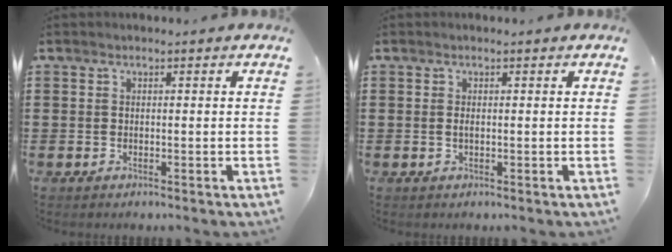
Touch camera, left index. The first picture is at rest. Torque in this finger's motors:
{"motor_torque": [0.26, 0.29, 0.18, 0.01]}